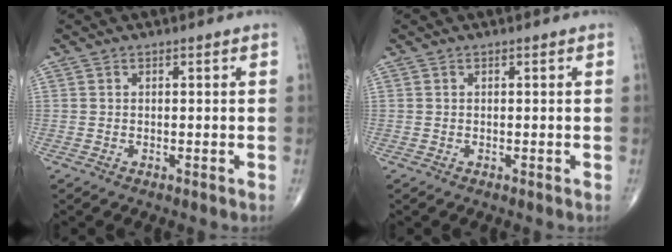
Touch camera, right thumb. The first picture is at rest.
{"total": 0.0}